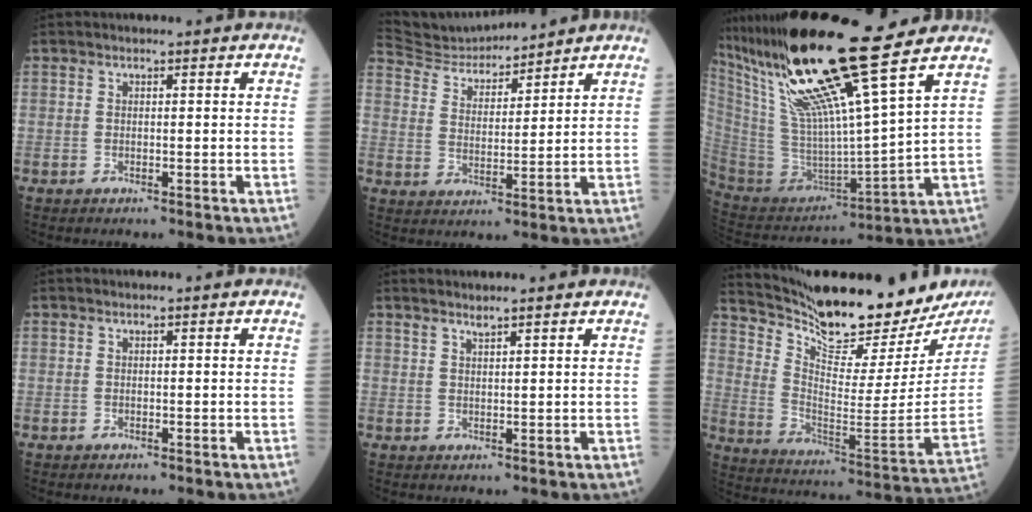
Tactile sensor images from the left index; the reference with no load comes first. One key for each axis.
{"total": 9.4, "fx": 9.3, "fy": 0.6, "fz": 1.0, "tx": -0.033, "ty": 0.020, "tz": 0.179}
{"total": 22.0, "fx": 15.9, "fy": -1.2, "fz": 15.1, "tx": -0.272, "ty": -0.014, "tz": 0.296}
{"total": 0.0}
{"total": 2.3, "fx": 2.1, "fy": -0.3, "fz": 1.0, "tx": -0.015, "ty": 0.012, "tz": 0.039}
{"total": 25.4, "fx": 22.3, "fy": 3.8, "fz": 11.4, "tx": -0.201, "ty": -0.084, "tz": 0.320}